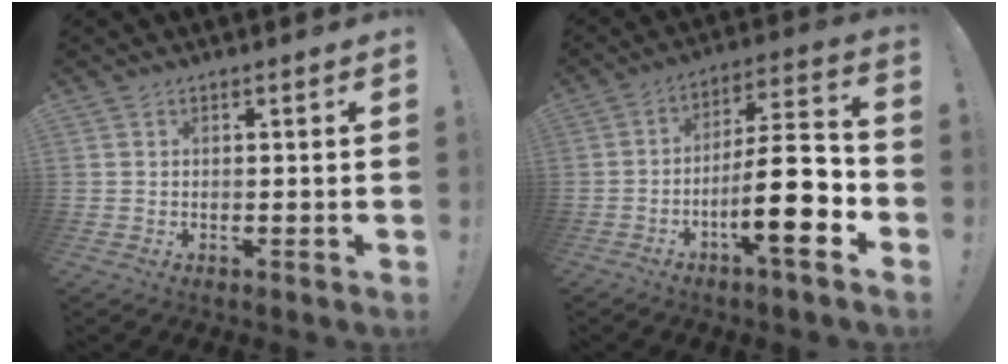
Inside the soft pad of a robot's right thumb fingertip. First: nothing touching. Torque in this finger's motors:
{"motor_torque": [1.93, 2.57, 1.44, -1.32, 0.17]}